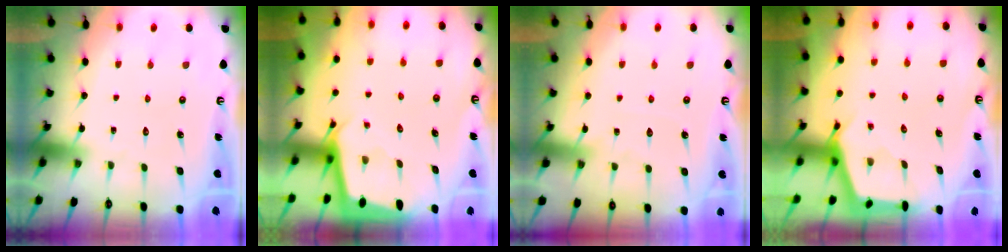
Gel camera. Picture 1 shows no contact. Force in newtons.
{"total": 2.1, "press": 2.1, "slide": 0.1}
{"total": 5.0, "press": 5.0, "slide": 0.4}
{"total": 2.9, "press": 2.9, "slide": 0.3}